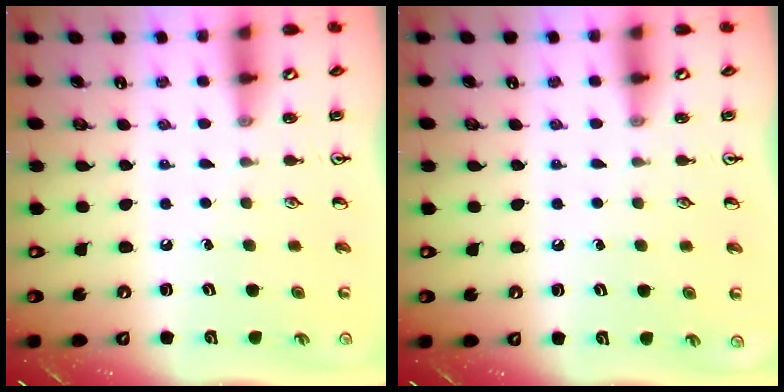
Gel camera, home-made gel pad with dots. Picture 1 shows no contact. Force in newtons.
{"total": 0.0}